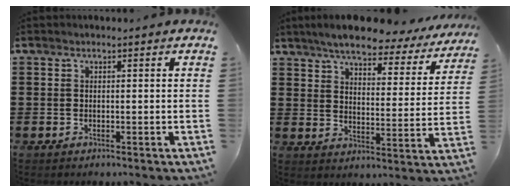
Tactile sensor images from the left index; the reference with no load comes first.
{"total": 6.8, "force": [6.1, 1.1, 2.8], "torque": [-0.074, -0.034, 0.103]}